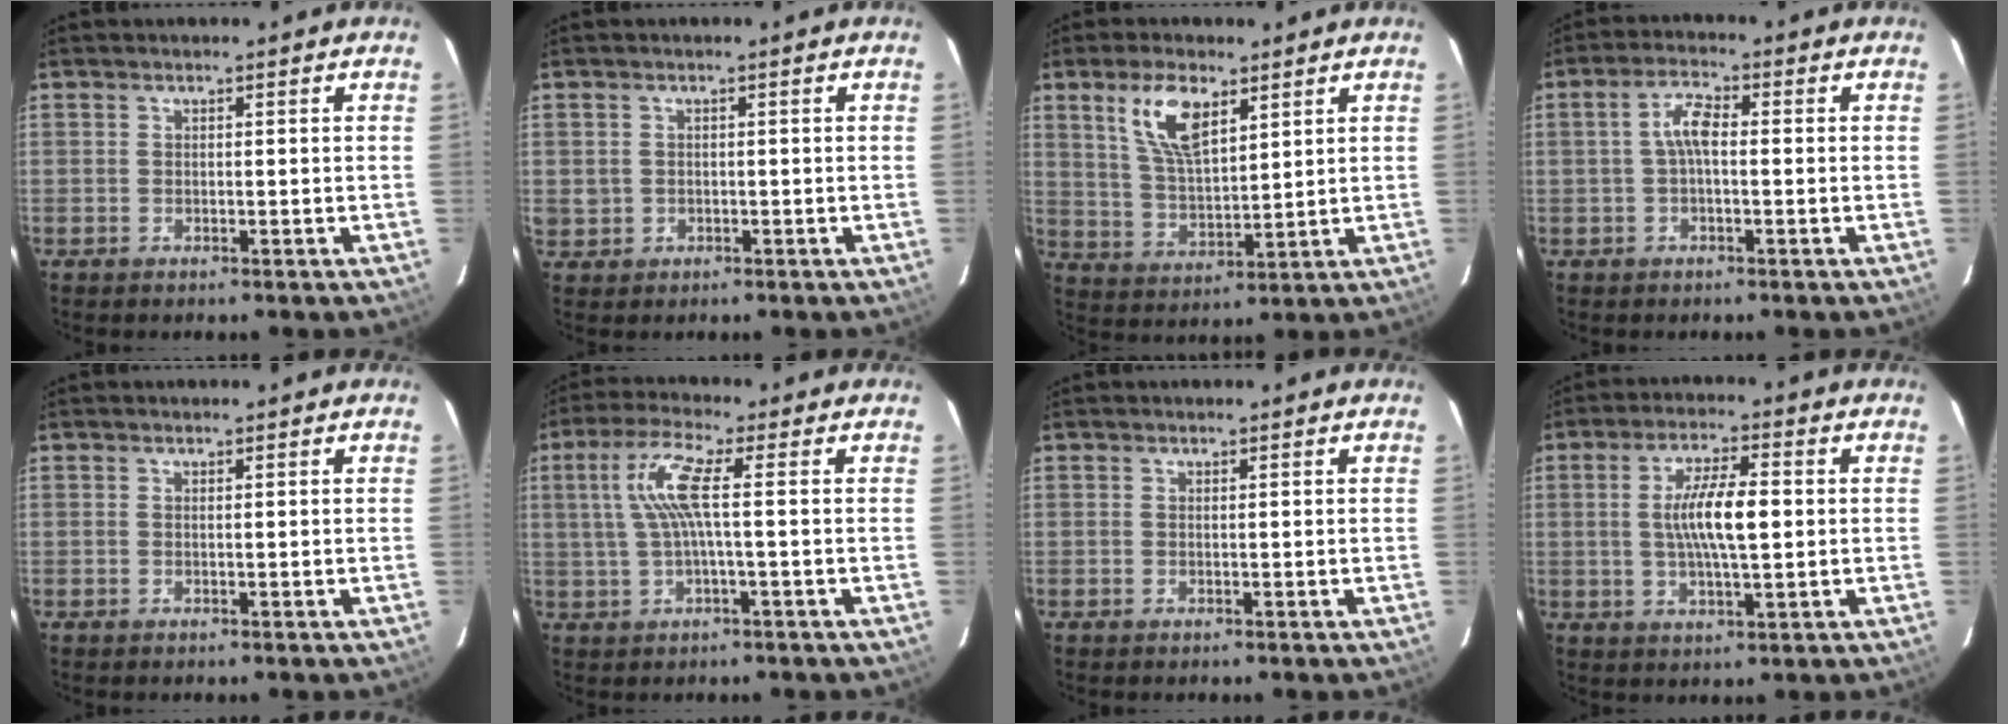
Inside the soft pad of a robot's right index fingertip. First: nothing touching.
{"total": 2.9, "force": [-0.2, 2.8, 0.7], "torque": [-0.016, 0.003, 0.005]}
{"total": 10.1, "force": [5.2, 4.2, 7.6], "torque": [-0.144, 0.007, 0.110]}
{"total": 4.3, "force": [-0.2, 1.6, 4.0], "torque": [-0.082, 0.014, -0.005]}
{"total": 0.0}
{"total": 7.5, "force": [0.5, 0.3, 7.4], "torque": [-0.150, 0.005, 0.017]}
{"total": 0.0}
{"total": 8.9, "force": [0.4, 2.1, 8.6], "torque": [-0.159, 0.004, 0.008]}